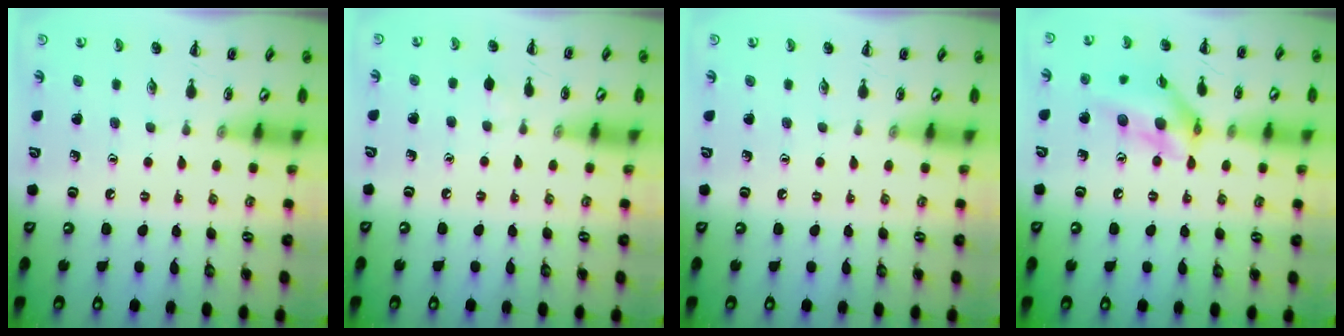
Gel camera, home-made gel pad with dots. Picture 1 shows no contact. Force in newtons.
{"total": 3.0, "press": 2.7, "slide": 1.2}
{"total": 0.0}
{"total": 15.3, "press": 15.0, "slide": 3.1}